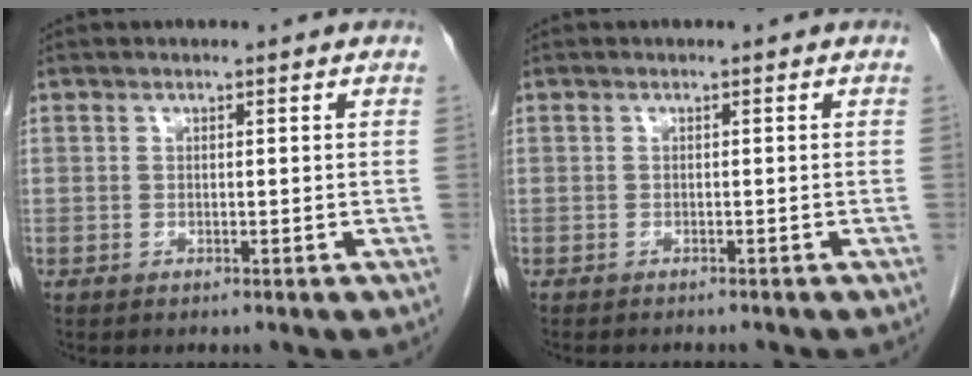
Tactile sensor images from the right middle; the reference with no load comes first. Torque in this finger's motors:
{"motor_torque": [0.06, -0.01, -0.01, -0.01]}